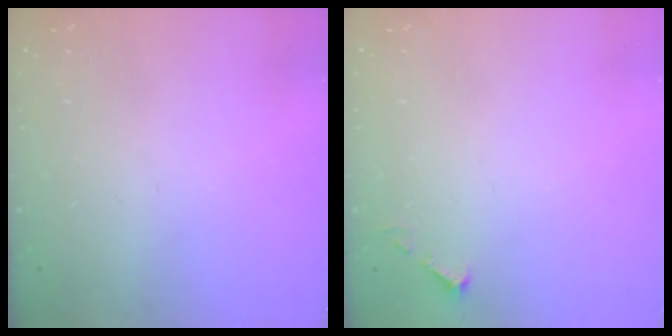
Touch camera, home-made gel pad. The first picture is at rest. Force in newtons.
{"total": 3.7, "press": 3.6, "slide": 0.5}